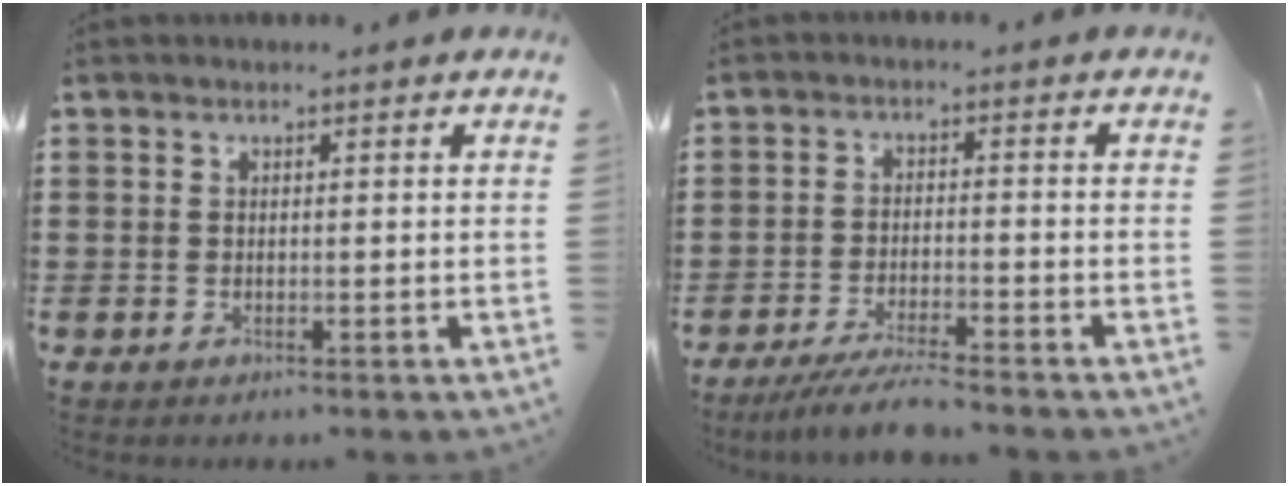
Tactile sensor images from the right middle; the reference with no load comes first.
{"total": 5.0, "force": [-4.6, 0.1, 2.0], "torque": [-0.046, -0.012, -0.090]}